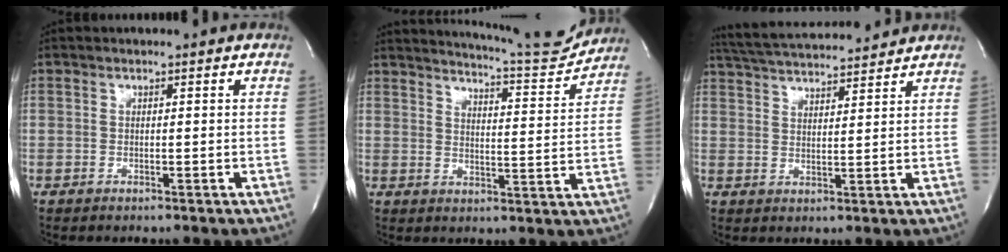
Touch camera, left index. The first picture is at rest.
{"total": 11.9, "force": [11.7, -0.3, 2.5], "torque": [-0.041, -0.035, 0.152]}
{"total": 13.6, "force": [12.7, 1.2, 4.7], "torque": [-0.093, 0.027, 0.197]}